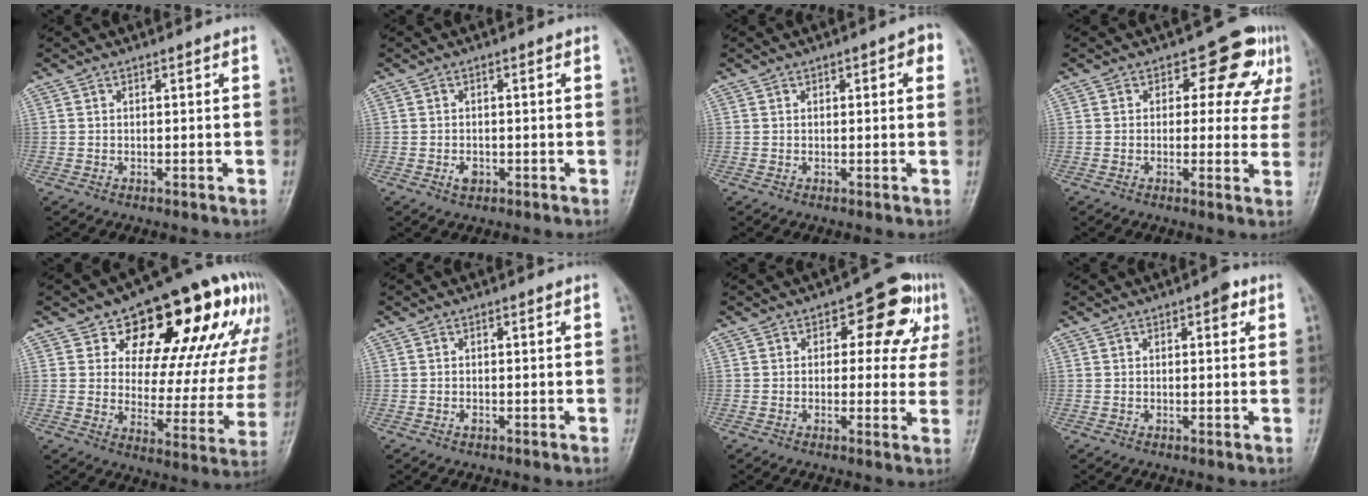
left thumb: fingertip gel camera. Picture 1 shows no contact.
{"total": 2.0, "force": [-0.9, 1.4, 1.1], "torque": [-0.014, 0.003, -0.016]}
{"total": 3.4, "force": [1.1, 1.5, 2.8], "torque": [-0.024, 0.007, 0.008]}
{"total": 8.7, "force": [3.4, 5.7, 5.7], "torque": [-0.014, -0.003, 0.031]}
{"total": 25.4, "force": [12.9, 12.5, 17.9], "torque": [-0.189, -0.015, 0.188]}
{"total": 0.7, "force": [-0.4, 0.4, 0.4], "torque": [-0.004, 0.003, -0.008]}
{"total": 10.1, "force": [3.2, 6.0, 7.5], "torque": [-0.037, 0.010, 0.031]}
{"total": 3.9, "force": [1.9, 1.9, 2.9], "torque": [-0.019, -0.001, 0.014]}